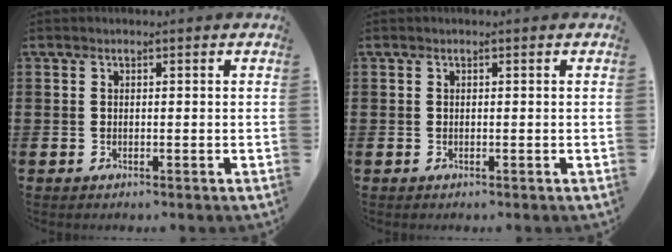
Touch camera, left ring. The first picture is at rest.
{"total": 0.0}